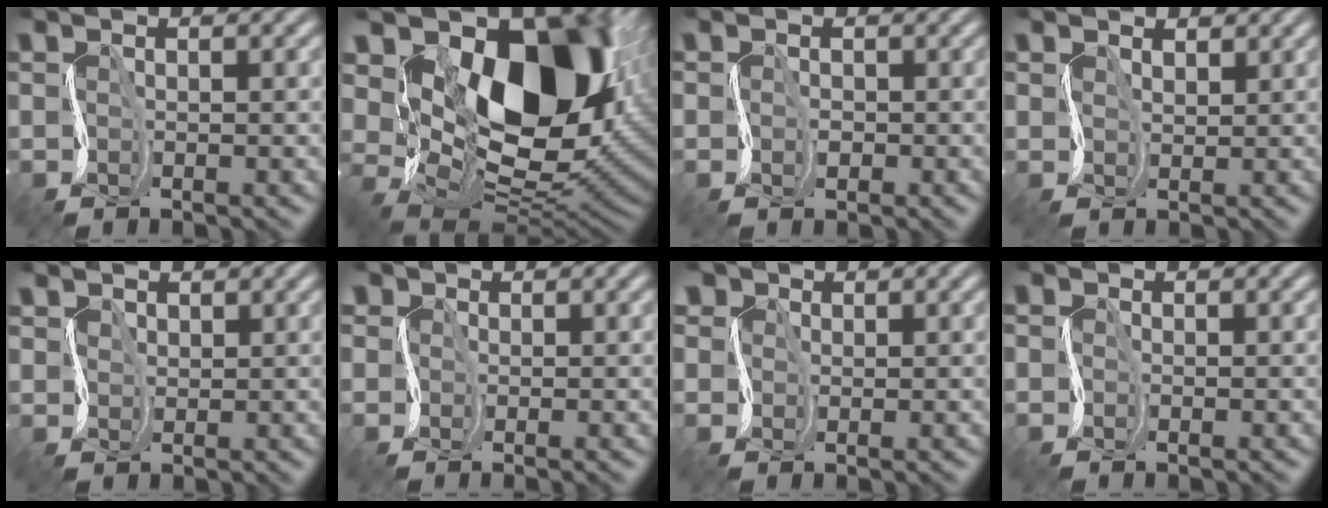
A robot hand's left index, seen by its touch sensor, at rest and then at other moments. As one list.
[{"total": 15.5, "force": [5.5, 10.0, 10.5], "torque": [-0.143, 0.005, 0.097]}, {"total": 1.4, "force": [-0.1, 1.3, 0.1], "torque": [0.003, 0.007, -0.008]}, {"total": 2.5, "force": [1.8, 1.7, 0.4], "torque": [-0.025, 0.009, 0.019]}, {"total": 2.5, "force": [1.7, 1.8, 0.1], "torque": [-0.015, 0.015, 0.015]}, {"total": 6.0, "force": [0.4, 4.8, 3.6], "torque": [-0.031, 0.016, -0.038]}, {"total": 7.3, "force": [2.4, 5.8, 3.6], "torque": [-0.049, 0.032, -0.006]}, {"total": 2.3, "force": [-0.5, 1.8, 1.4], "torque": [-0.004, 0.014, -0.028]}]